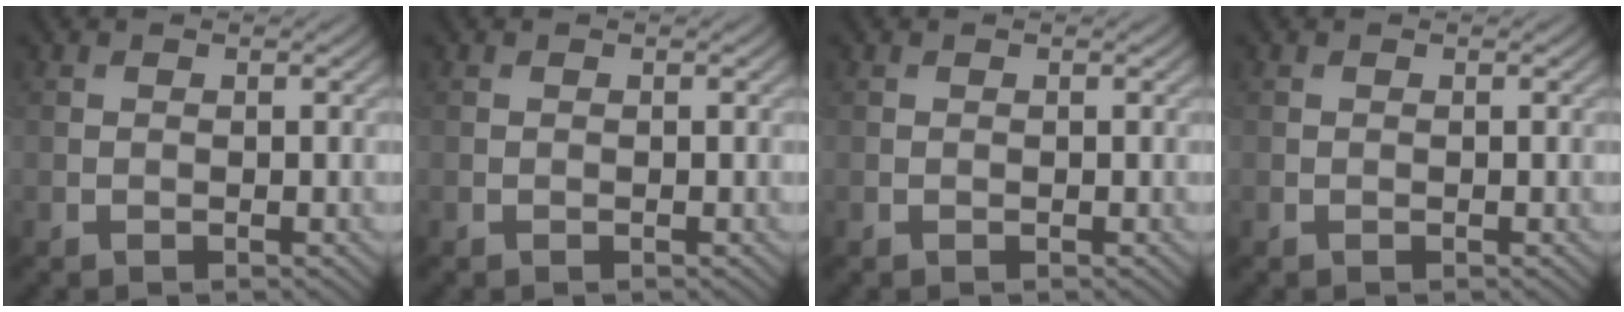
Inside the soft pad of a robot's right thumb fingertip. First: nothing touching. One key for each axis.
{"total": 0.0}
{"total": 0.0}
{"total": 0.0}